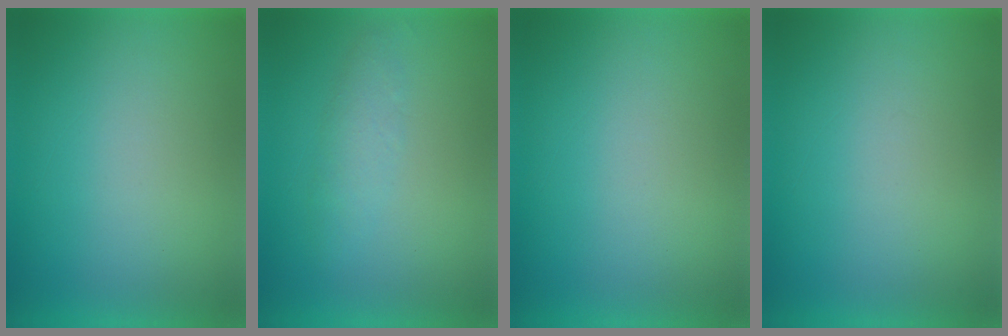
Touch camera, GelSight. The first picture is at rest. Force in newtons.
{"total": 2.5}
{"total": 0.0}
{"total": 0.0}